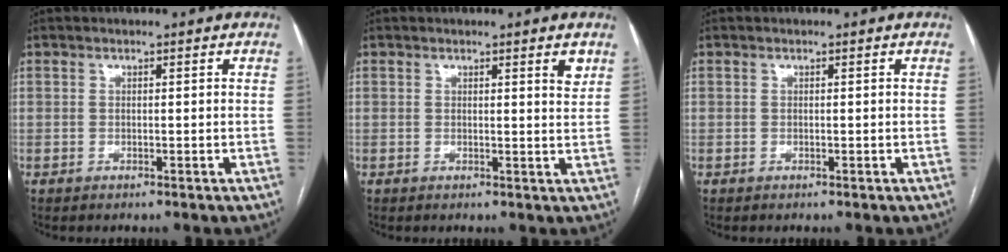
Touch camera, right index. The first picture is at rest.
{"total": 2.2, "force": [1.3, 0.1, 1.7], "torque": [-0.022, -0.007, 0.014]}
{"total": 0.0}